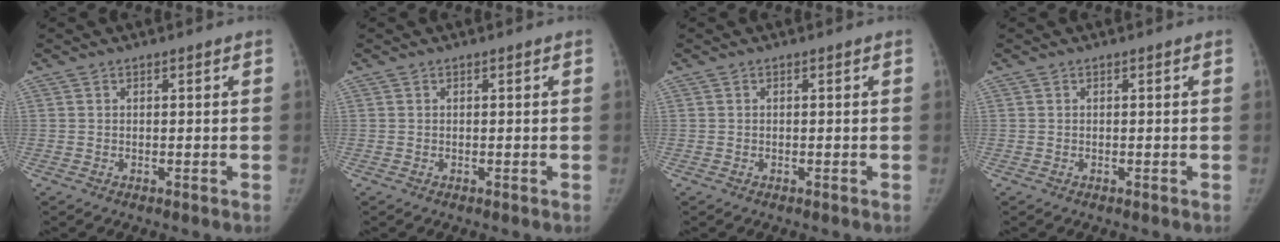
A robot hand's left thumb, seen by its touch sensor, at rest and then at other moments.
{"total": 0.0}
{"total": 0.0}
{"total": 0.0}